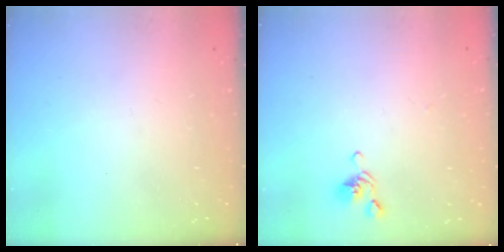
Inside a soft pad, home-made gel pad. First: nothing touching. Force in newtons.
{"total": 2.7, "press": 2.6, "slide": 0.6}